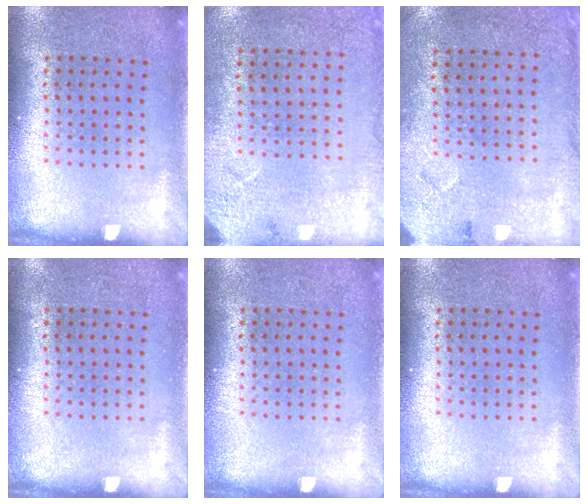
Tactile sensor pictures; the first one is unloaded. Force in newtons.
{"total": 2.7, "press": 2.2, "slide": 1.6}
{"total": 2.7, "press": 2.2, "slide": 1.6}
{"total": 0.0}
{"total": 0.0}
{"total": 0.0}